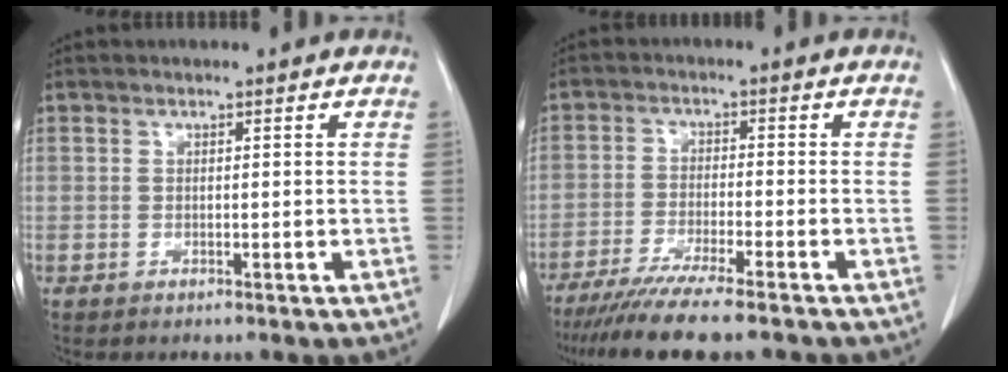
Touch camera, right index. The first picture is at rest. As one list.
[{"total": 11.4, "force": [-9.5, 0.2, 6.4], "torque": [-0.093, -0.029, -0.151]}]